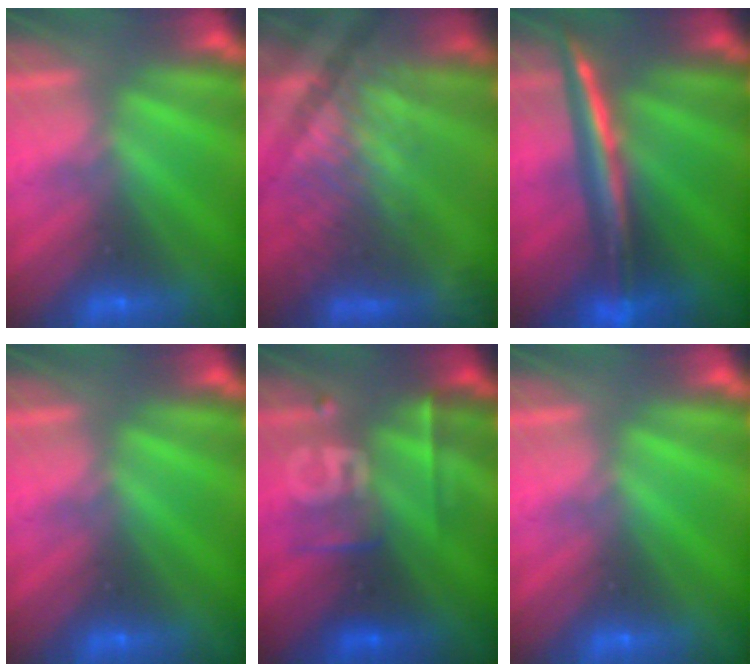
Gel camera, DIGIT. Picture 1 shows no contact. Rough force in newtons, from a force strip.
{"total": 4.7}
{"total": 2.9}
{"total": 0.0}
{"total": 2.4}
{"total": 0.0}